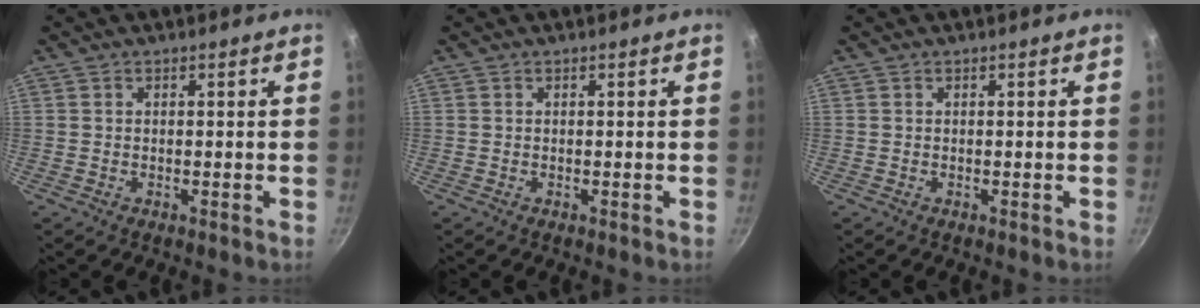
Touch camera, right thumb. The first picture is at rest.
{"total": 0.0}
{"total": 0.0}